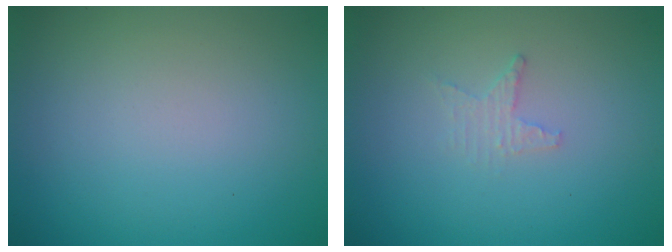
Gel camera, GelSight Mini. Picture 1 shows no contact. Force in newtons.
{"total": 1.2, "press": 1.2, "slide": 0.4}